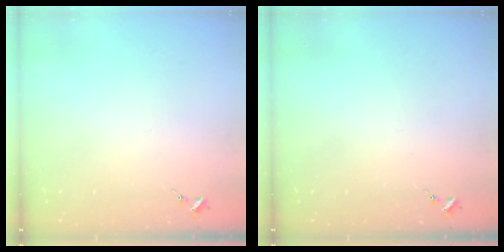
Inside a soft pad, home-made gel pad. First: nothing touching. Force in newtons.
{"total": 0.0}